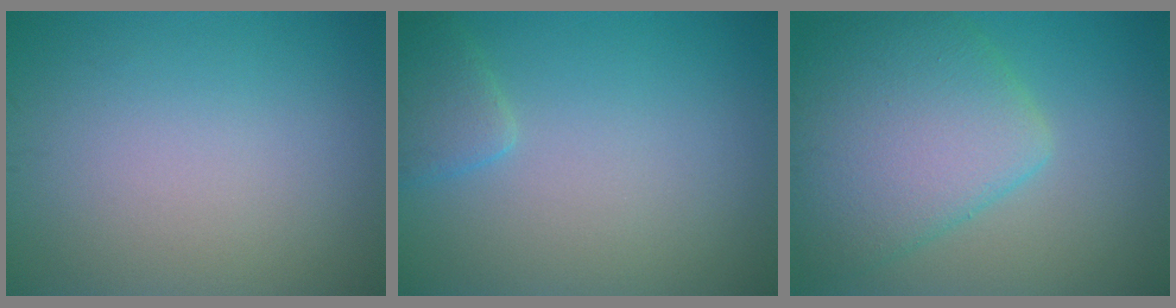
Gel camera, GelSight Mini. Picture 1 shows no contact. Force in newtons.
{"total": 1.9, "press": 1.9, "slide": 0.1}
{"total": 8.1, "press": 8.1, "slide": 0.3}